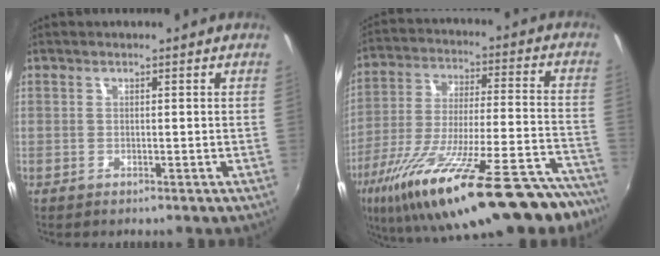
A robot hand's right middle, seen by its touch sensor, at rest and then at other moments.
{"total": 35.4, "force": [-27.2, 7.8, 21.2], "torque": [-0.339, -0.066, -0.393]}